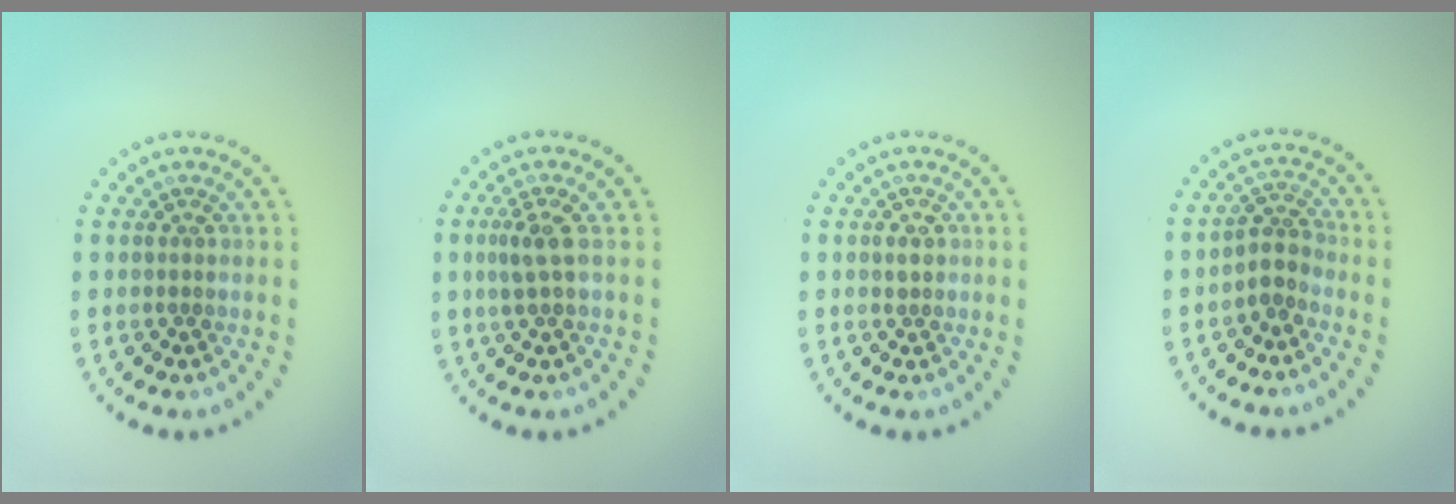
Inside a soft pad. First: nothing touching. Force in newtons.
{"total": 1.9, "press": 1.6, "slide": 0.9}
{"total": 0.5, "press": 0.5, "slide": 0.1}
{"total": 2.0, "press": 1.5, "slide": 1.3}